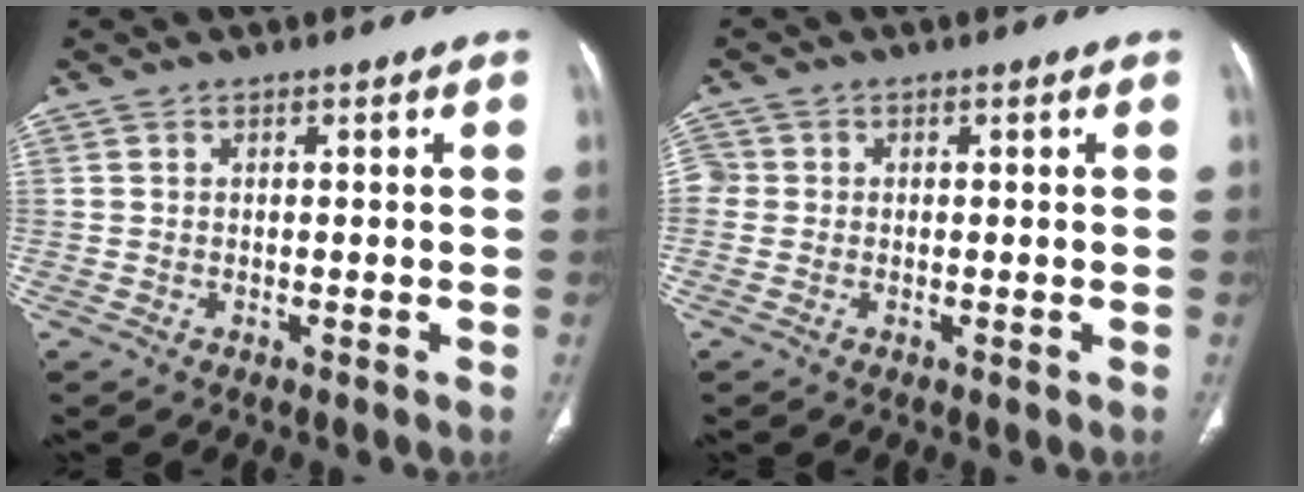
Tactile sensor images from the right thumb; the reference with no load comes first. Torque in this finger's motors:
{"motor_torque": [2.31, 2.40, 1.20, -0.29, 0.19]}